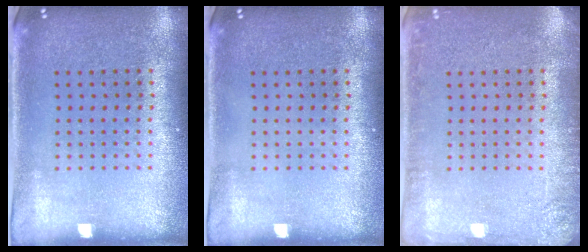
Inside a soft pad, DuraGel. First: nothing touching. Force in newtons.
{"total": 0.0}
{"total": 2.0, "press": 2.0, "slide": 0.3}